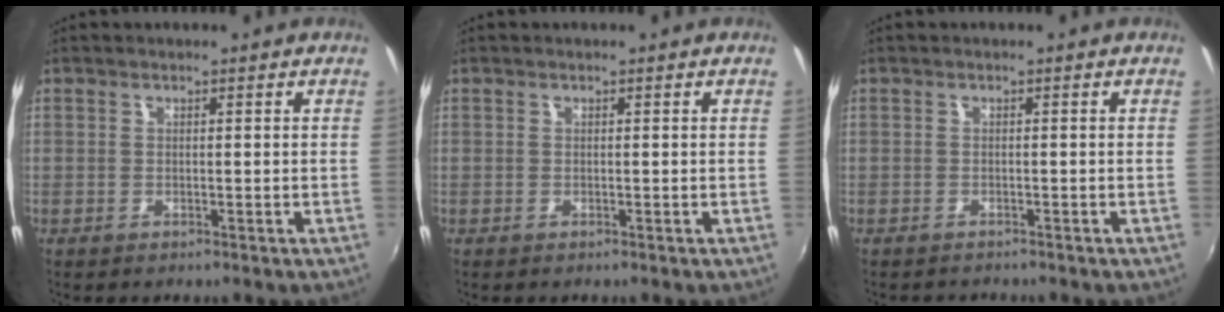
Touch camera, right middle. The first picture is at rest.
{"total": 0.0}
{"total": 1.8, "force": [-1.8, 0.3, 0.3], "torque": [-0.012, -0.008, -0.028]}